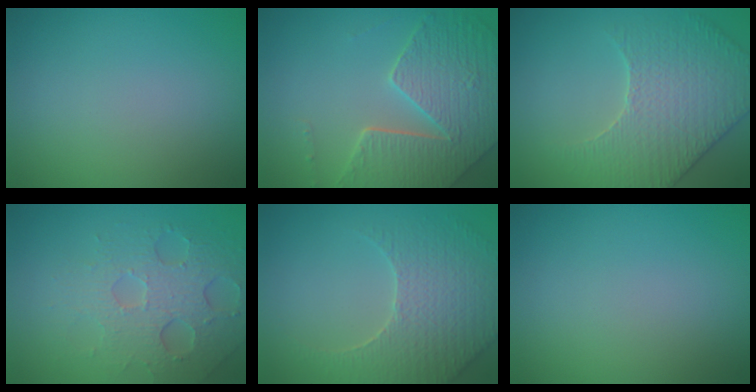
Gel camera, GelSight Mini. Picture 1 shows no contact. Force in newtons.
{"total": 7.5, "press": 5.6, "slide": 5.0}
{"total": 4.6, "press": 4.6, "slide": 0.2}
{"total": 4.7, "press": 4.0, "slide": 2.5}
{"total": 4.5, "press": 4.3, "slide": 1.5}
{"total": 0.0}